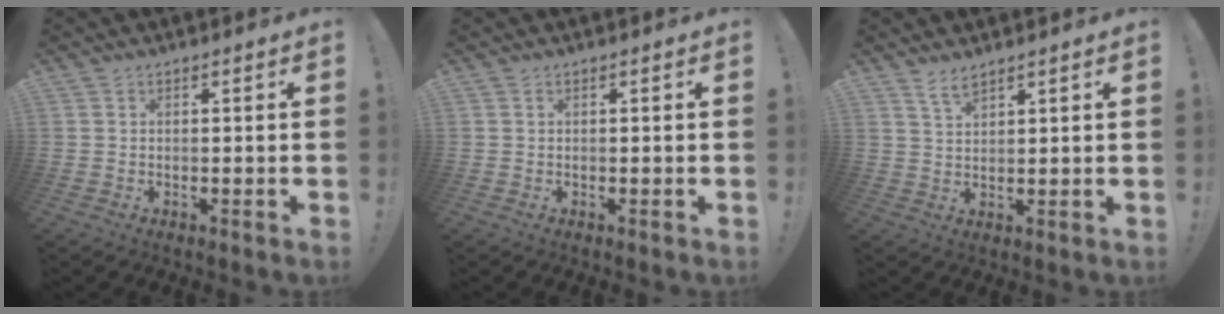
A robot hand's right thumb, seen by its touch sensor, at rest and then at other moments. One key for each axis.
{"total": 0.0}
{"total": 3.5, "fx": 2.9, "fy": 0.8, "fz": 1.8, "tx": -0.032, "ty": -0.018, "tz": 0.050}